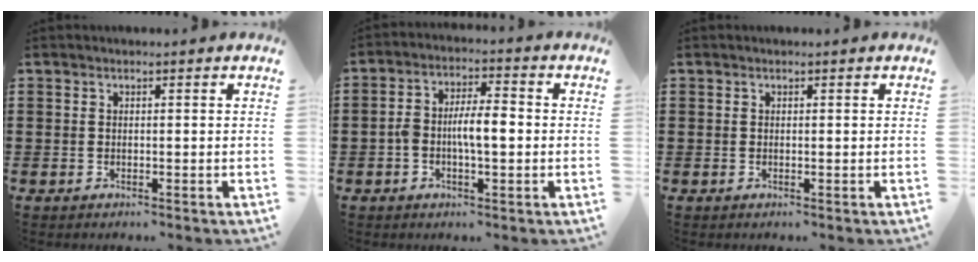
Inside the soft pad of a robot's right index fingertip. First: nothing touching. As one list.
[{"total": 5.8, "force": [-0.9, 2.2, 5.3], "torque": [-0.107, 0.005, -0.022]}, {"total": 0.0}]